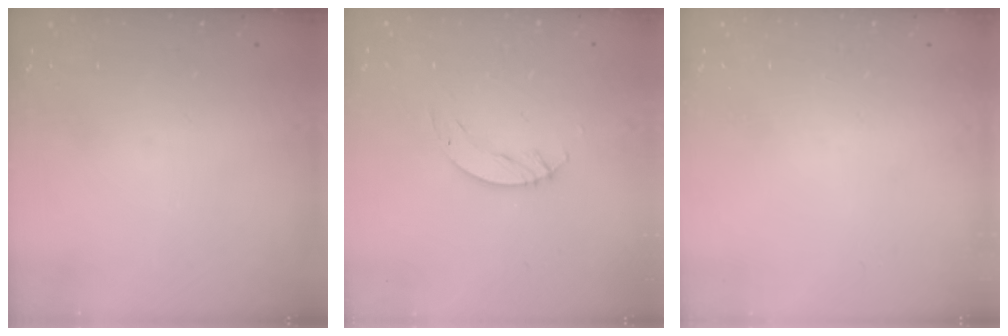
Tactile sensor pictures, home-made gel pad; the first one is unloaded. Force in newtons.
{"total": 4.0, "press": 4.0, "slide": 0.3}
{"total": 0.0}